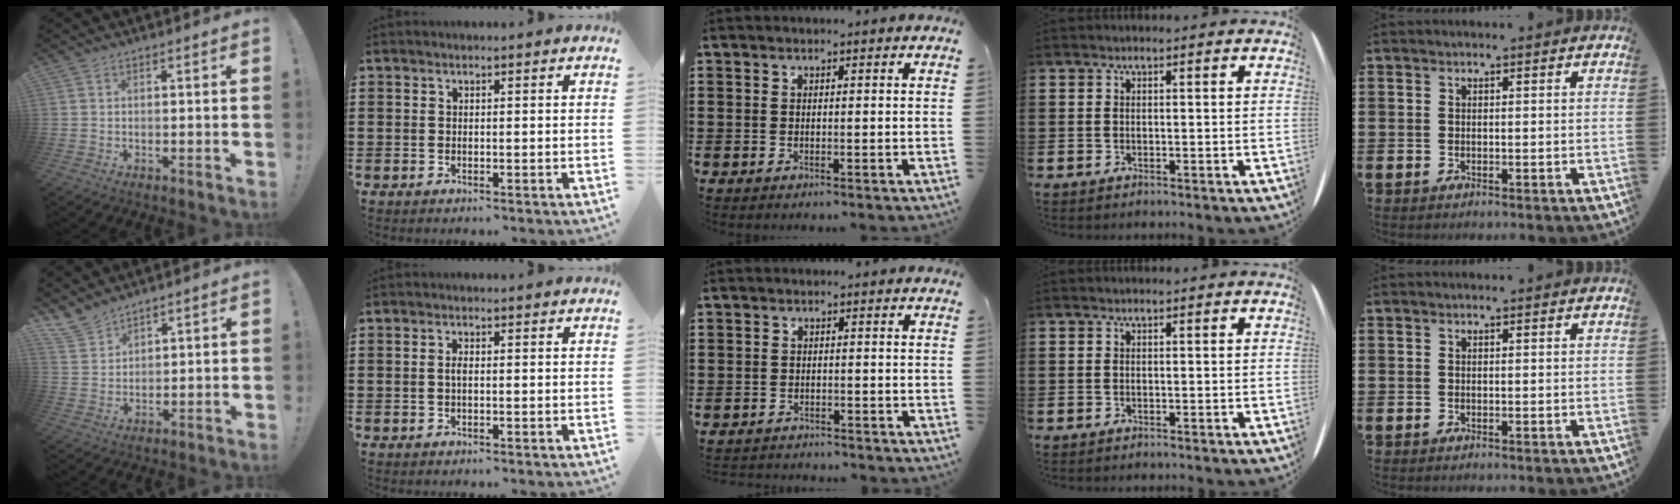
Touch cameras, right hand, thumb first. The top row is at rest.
{"thumb": {"total": 6.5, "force": [5.7, 2.8, 1.4], "torque": [-0.035, -0.036, 0.112]}, "index": {"total": 1.2, "force": [-0.1, 0.4, 1.1], "torque": [-0.022, -0.001, -0.002]}, "middle": {"total": 1.8, "force": [-1.7, 0.4, -0.3], "torque": [0.000, 0.001, -0.040]}}